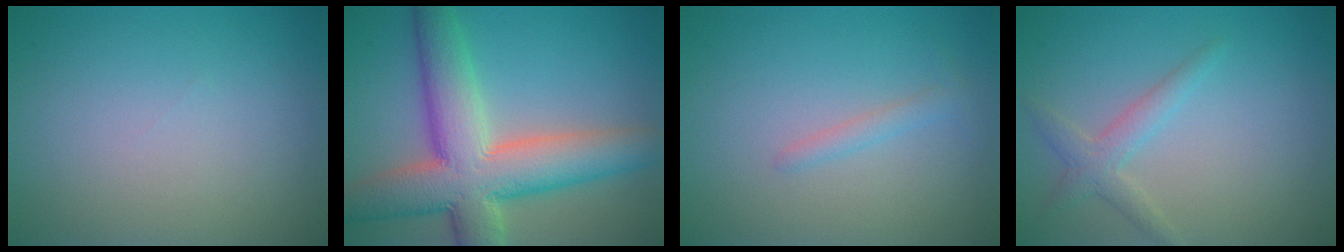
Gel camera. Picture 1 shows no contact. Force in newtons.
{"total": 10.6, "press": 10.6, "slide": 0.7}
{"total": 1.1, "press": 1.1, "slide": 0.1}
{"total": 2.2, "press": 2.2, "slide": 0.1}